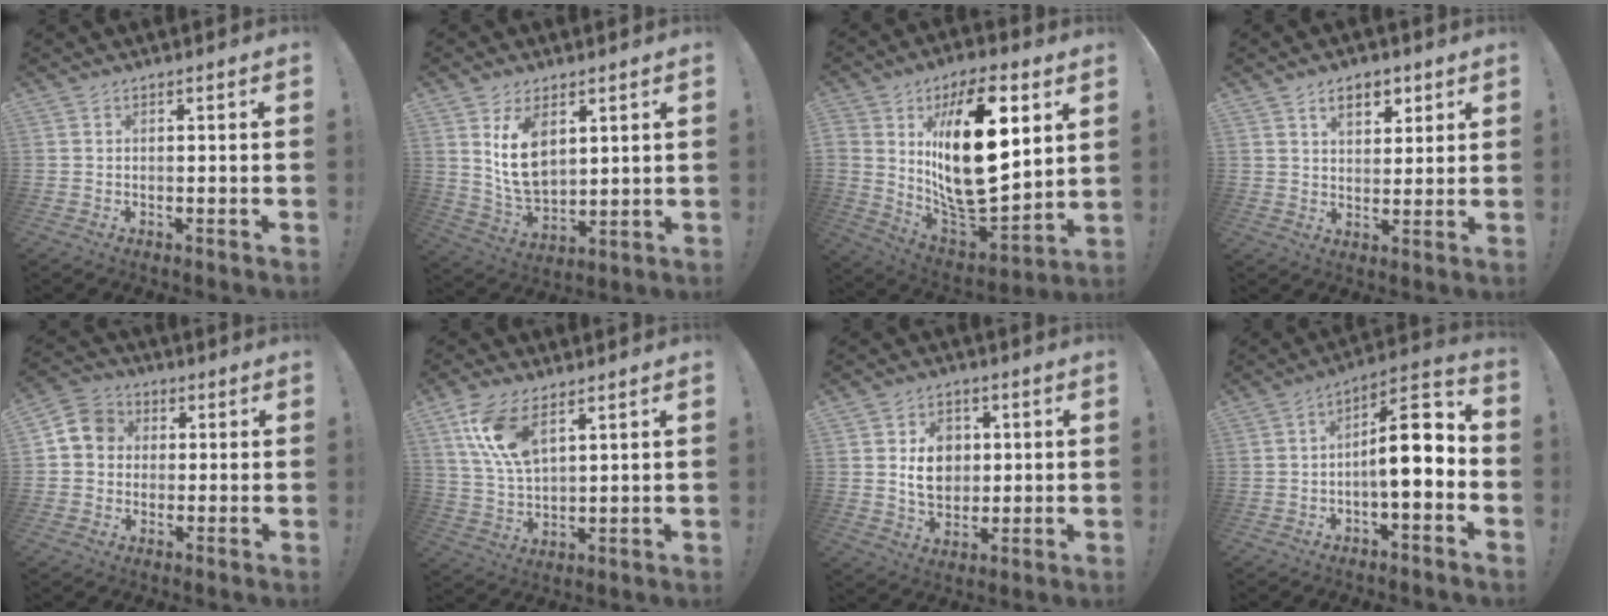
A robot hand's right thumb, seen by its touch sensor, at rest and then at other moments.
{"total": 11.4, "force": [5.0, 7.3, 7.2], "torque": [-0.125, -0.024, 0.095]}
{"total": 24.5, "force": [7.3, 12.4, 19.9], "torque": [-0.344, -0.039, 0.123]}
{"total": 7.8, "force": [4.2, 4.7, 4.7], "torque": [-0.066, -0.010, 0.075]}
{"total": 4.6, "force": [-0.5, 4.2, 2.0], "torque": [-0.038, 0.017, -0.006]}
{"total": 12.2, "force": [6.5, 5.6, 8.6], "torque": [-0.179, -0.019, 0.120]}
{"total": 9.7, "force": [1.6, 8.0, 5.2], "torque": [-0.056, -0.001, 0.033]}
{"total": 12.7, "force": [-1.4, 4.1, 12.0], "torque": [-0.176, 0.014, -0.025]}